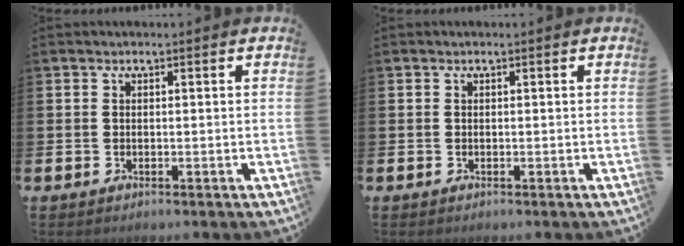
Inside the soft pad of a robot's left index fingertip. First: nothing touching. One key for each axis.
{"total": 0.0}